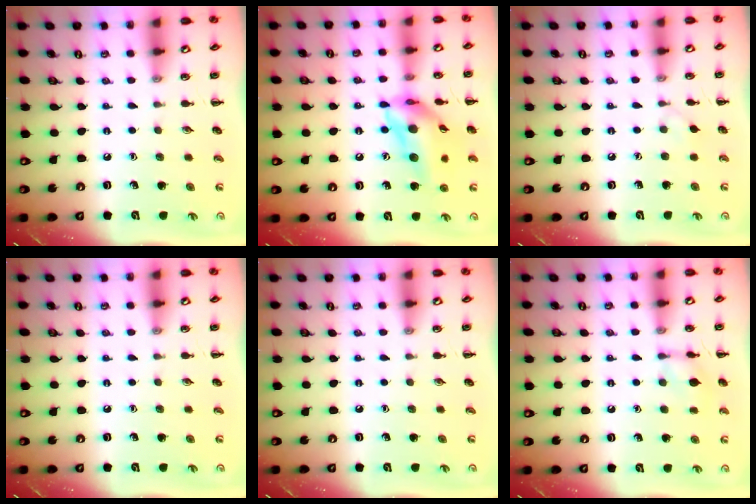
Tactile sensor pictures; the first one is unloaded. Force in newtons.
{"total": 18.2, "press": 17.8, "slide": 4.0}
{"total": 3.0, "press": 2.8, "slide": 1.0}
{"total": 0.0}
{"total": 0.0}
{"total": 7.8, "press": 7.7, "slide": 1.4}